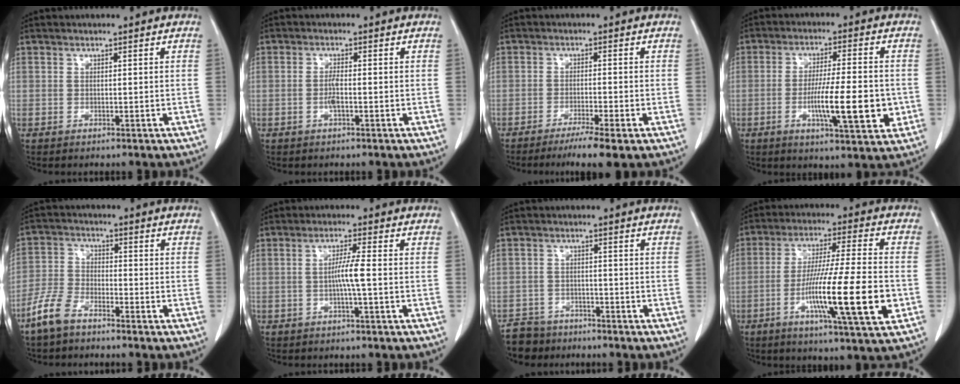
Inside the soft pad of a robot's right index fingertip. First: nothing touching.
{"total": 2.1, "force": [-0.6, 0.3, 2.0], "torque": [-0.044, 0.000, -0.013]}
{"total": 6.2, "force": [-4.2, -0.1, 4.6], "torque": [-0.068, -0.013, -0.066]}
{"total": 11.3, "force": [-2.7, 1.6, 10.9], "torque": [-0.174, -0.008, -0.043]}
{"total": 6.3, "force": [-4.7, 2.6, 3.2], "torque": [-0.083, -0.002, -0.101]}
{"total": 3.7, "force": [-0.6, -0.5, 3.6], "torque": [-0.068, 0.001, -0.011]}
{"total": 5.3, "force": [-4.3, 2.9, -0.5], "torque": [0.013, 0.002, -0.079]}
{"total": 16.2, "force": [-4.7, 0.3, 15.5], "torque": [-0.275, -0.019, -0.083]}